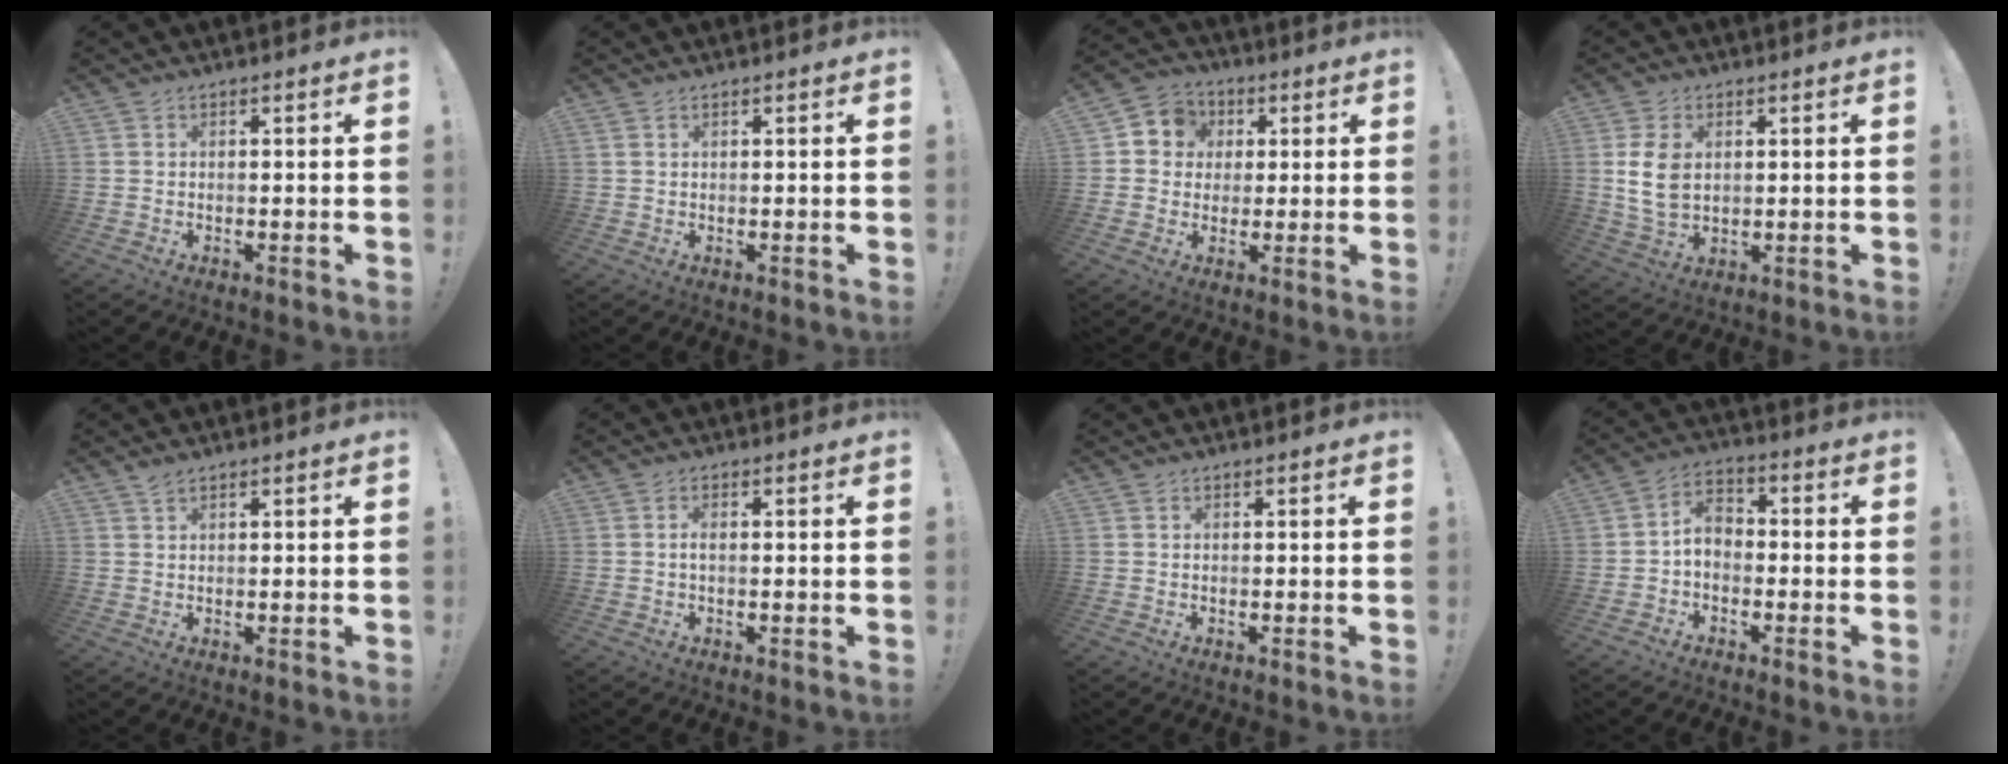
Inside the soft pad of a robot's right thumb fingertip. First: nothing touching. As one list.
[{"total": 1.0, "force": [0.6, 0.5, 0.5], "torque": [-0.013, 0.002, 0.013]}, {"total": 7.7, "force": [0.6, 7.4, 2.1], "torque": [-0.026, 0.008, 0.016]}, {"total": 8.7, "force": [1.7, 5.9, 6.2], "torque": [-0.110, 0.000, 0.033]}, {"total": 1.5, "force": [1.3, 0.4, 0.7], "torque": [-0.015, -0.002, 0.023]}, {"total": 1.4, "force": [-0.3, 0.4, 1.3], "torque": [-0.023, 0.003, -0.005]}, {"total": 0.0}, {"total": 6.2, "force": [-1.4, 4.4, 4.1], "torque": [-0.081, 0.012, -0.021]}]